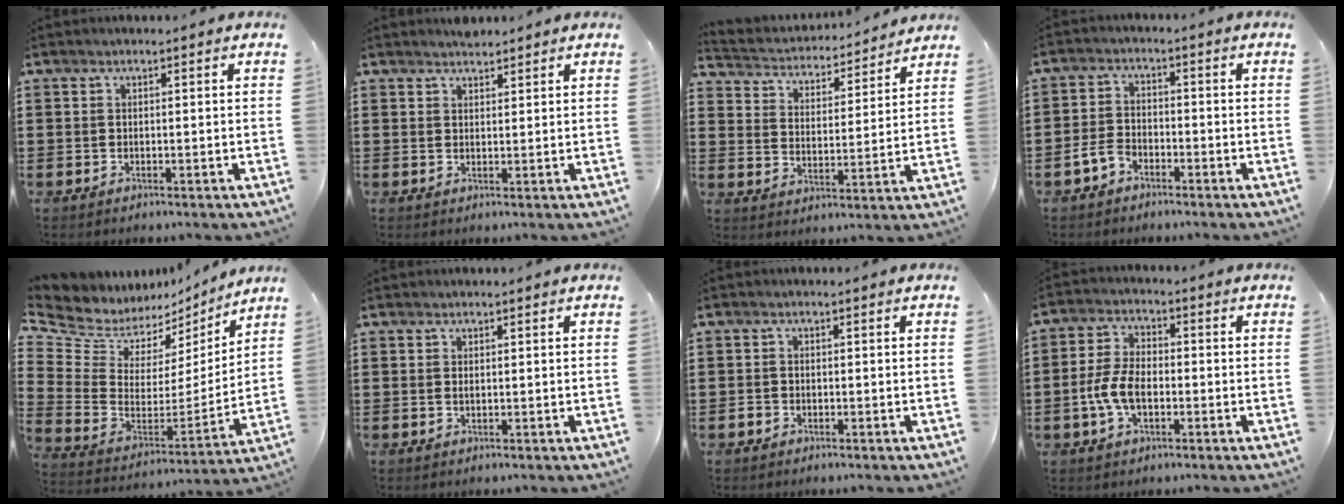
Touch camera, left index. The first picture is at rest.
{"total": 1.5, "force": [1.5, 0.2, 0.1], "torque": [-0.004, 0.001, 0.029]}
{"total": 3.3, "force": [3.3, 0.5, 0.0], "torque": [-0.024, -0.030, 0.049]}
{"total": 3.4, "force": [-2.4, 1.9, 1.4], "torque": [-0.049, 0.001, -0.053]}
{"total": 6.6, "force": [5.2, 3.8, 1.5], "torque": [-0.067, -0.044, 0.092]}
{"total": 0.5, "force": [0.1, 0.2, 0.5], "torque": [-0.011, -0.001, 0.003]}
{"total": 1.0, "force": [-0.8, 0.7, 0.1], "torque": [-0.006, 0.002, -0.017]}
{"total": 6.4, "force": [-1.6, 3.4, 5.1], "torque": [-0.129, -0.004, -0.039]}